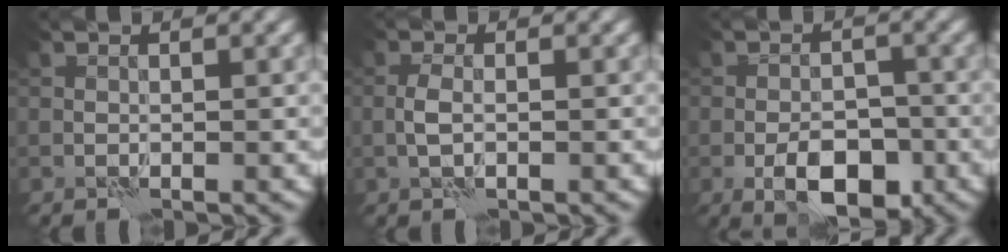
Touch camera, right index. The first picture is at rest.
{"total": 1.6, "force": [-0.3, 0.6, 1.4], "torque": [-0.032, 0.002, -0.012]}
{"total": 5.5, "force": [-2.6, 2.8, 4.0], "torque": [-0.057, -0.001, -0.047]}